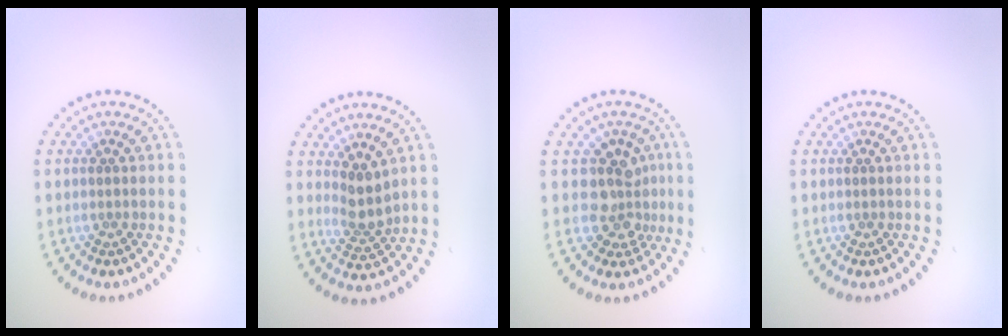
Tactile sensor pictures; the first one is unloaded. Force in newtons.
{"total": 2.5, "press": 2.0, "slide": 1.5}
{"total": 3.6, "press": 2.8, "slide": 2.2}
{"total": 0.0}